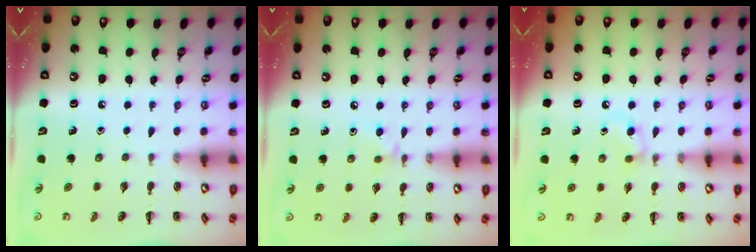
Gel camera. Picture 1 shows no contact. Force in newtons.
{"total": 4.6, "press": 4.3, "slide": 1.7}
{"total": 3.7, "press": 3.4, "slide": 1.4}